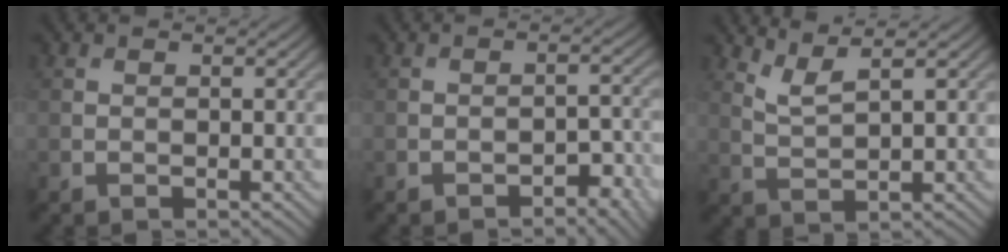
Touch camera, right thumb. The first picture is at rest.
{"total": 3.0, "force": [-2.0, 1.2, 2.0], "torque": [-0.024, 0.007, -0.028]}
{"total": 3.4, "force": [2.6, 0.5, 2.2], "torque": [-0.050, 0.000, 0.062]}